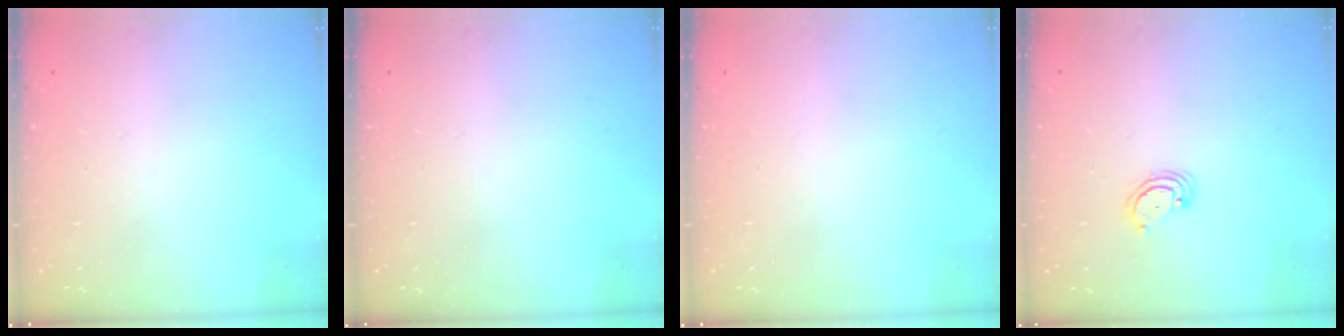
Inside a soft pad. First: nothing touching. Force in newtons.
{"total": 0.0}
{"total": 0.0}
{"total": 2.9, "press": 2.9, "slide": 0.3}